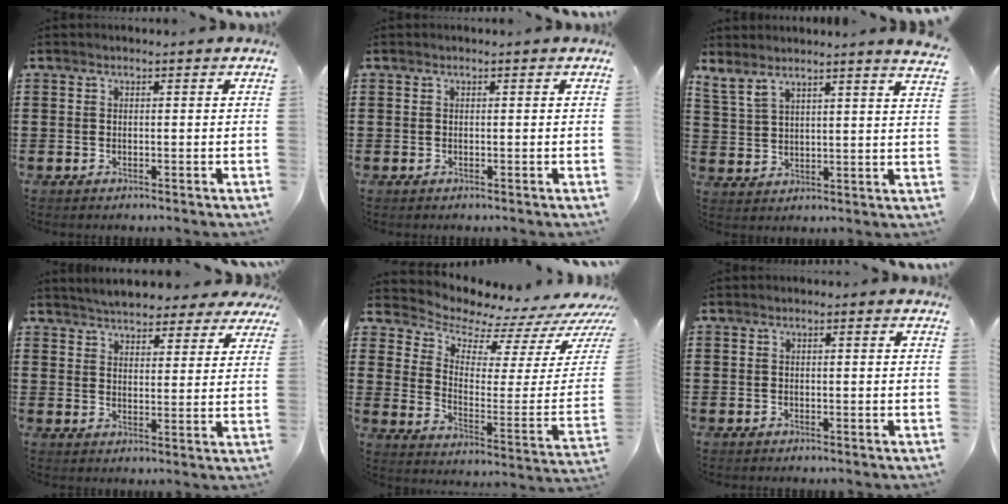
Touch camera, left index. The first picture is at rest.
{"total": 0.0}
{"total": 5.9, "force": [5.4, 0.8, 2.3], "torque": [-0.066, -0.026, 0.097]}
{"total": 4.8, "force": [4.6, 0.7, 0.8], "torque": [-0.034, -0.013, 0.085]}
{"total": 5.1, "force": [4.8, 1.4, 0.8], "torque": [-0.035, -0.067, 0.077]}
{"total": 0.6, "force": [0.0, 0.1, 0.5], "torque": [-0.011, -0.001, 0.000]}